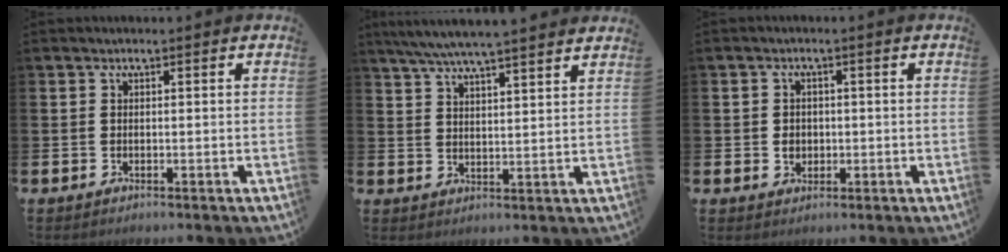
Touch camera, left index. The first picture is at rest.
{"total": 6.2, "force": [5.9, -0.1, 1.8], "torque": [-0.060, -0.025, 0.108]}
{"total": 2.0, "force": [-0.1, 1.8, 0.8], "torque": [0.004, -0.003, -0.008]}